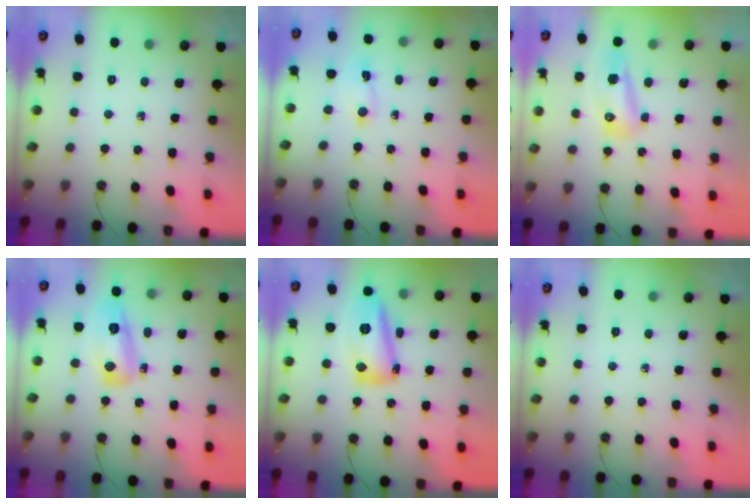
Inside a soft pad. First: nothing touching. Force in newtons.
{"total": 1.0, "press": 1.0, "slide": 0.4}
{"total": 8.2, "press": 8.1, "slide": 1.2}
{"total": 11.0, "press": 10.7, "slide": 2.7}
{"total": 14.6, "press": 14.5, "slide": 2.0}
{"total": 0.0}